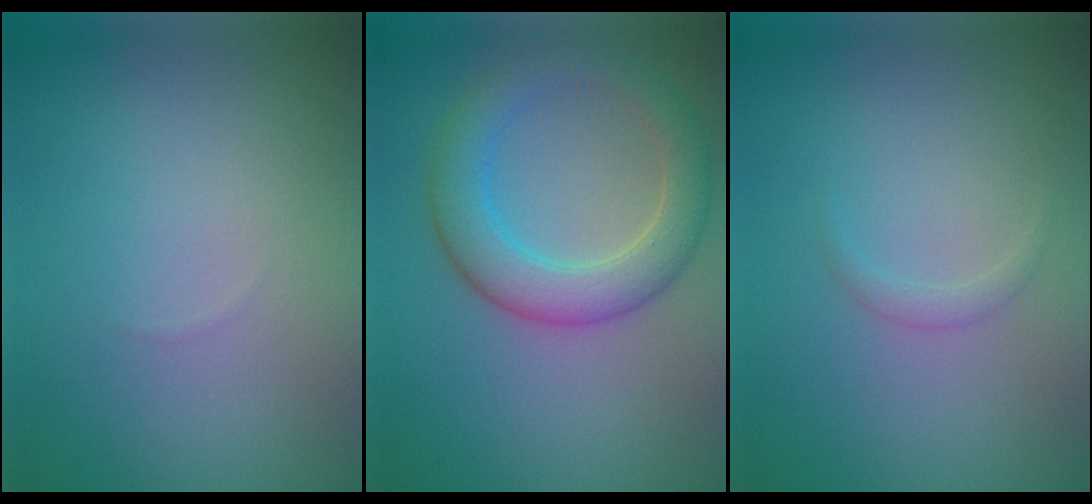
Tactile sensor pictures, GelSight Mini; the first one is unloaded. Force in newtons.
{"total": 4.8, "press": 4.8, "slide": 0.1}
{"total": 0.8, "press": 0.8, "slide": 0.1}